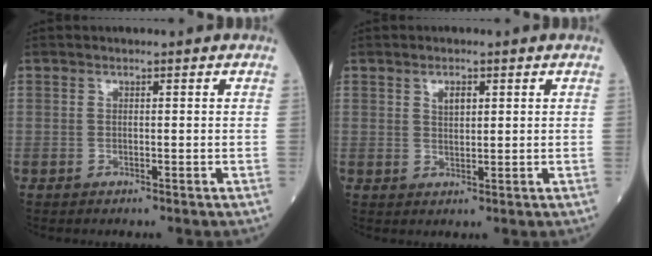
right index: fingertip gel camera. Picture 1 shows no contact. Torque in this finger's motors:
{"motor_torque": [-0.05, 0.08, 0.03, 0.03]}